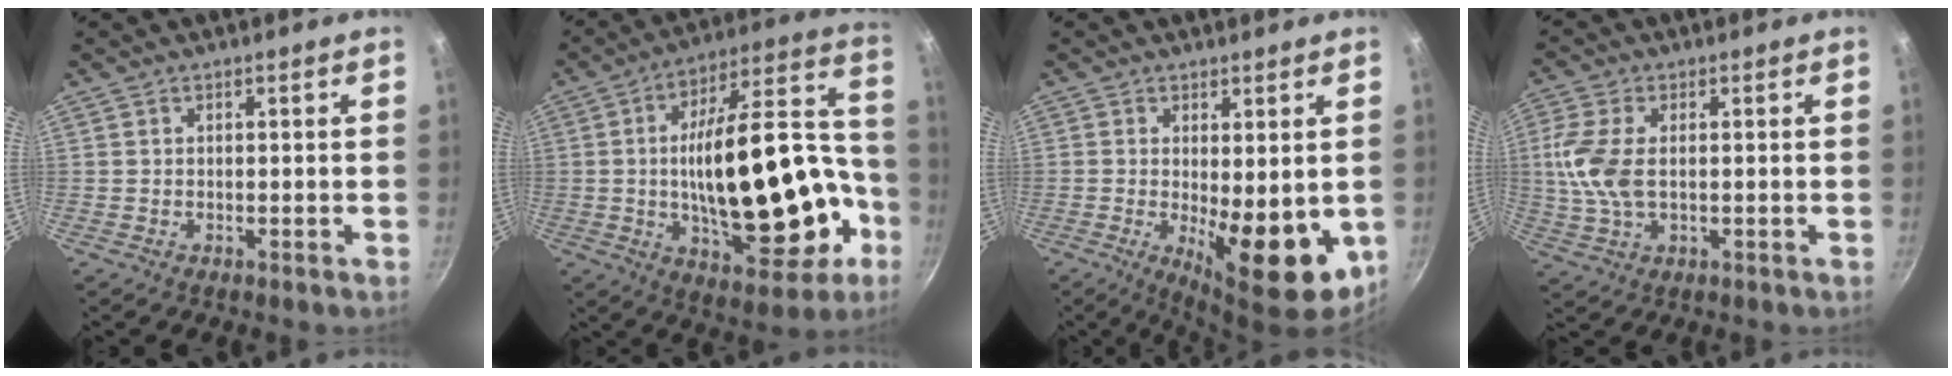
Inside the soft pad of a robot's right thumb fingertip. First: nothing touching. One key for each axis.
{"total": 29.8, "fx": -5.3, "fy": 13.7, "fz": 25.9, "tx": -0.365, "ty": 0.053, "tz": -0.058}
{"total": 13.0, "fx": -2.0, "fy": 4.9, "fz": 11.9, "tx": -0.141, "ty": -0.012, "tz": -0.012}
{"total": 9.0, "fx": 0.6, "fy": 5.0, "fz": 7.5, "tx": -0.161, "ty": 0.003, "tz": 0.009}